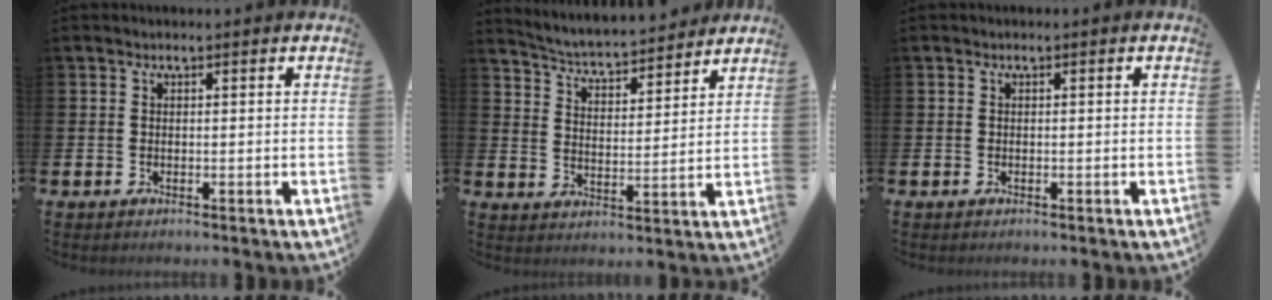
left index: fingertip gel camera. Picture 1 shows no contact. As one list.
[{"total": 4.9, "force": [4.9, 0.6, 0.8], "torque": [-0.041, -0.044, 0.080]}, {"total": 0.0}]